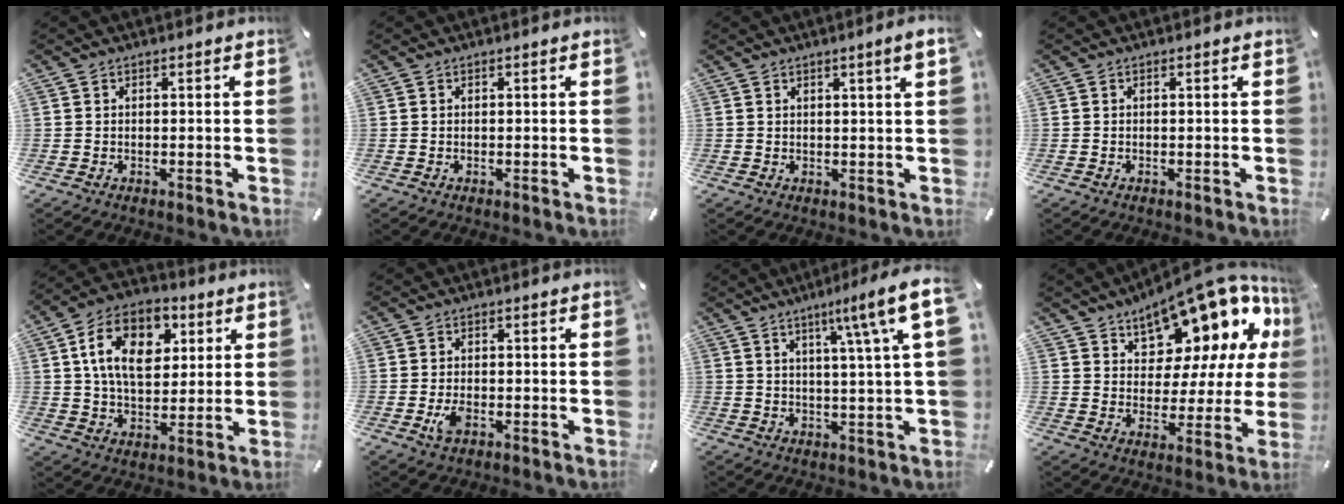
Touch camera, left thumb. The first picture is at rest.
{"total": 0.0}
{"total": 2.9, "force": [1.4, 0.1, 2.5], "torque": [-0.049, -0.001, 0.023]}
{"total": 0.0}
{"total": 15.1, "force": [4.6, 10.2, 10.1], "torque": [-0.179, 0.003, 0.082]}
{"total": 3.5, "force": [-1.2, 2.1, 2.5], "torque": [-0.057, 0.000, -0.022]}
{"total": 11.6, "force": [5.1, 0.6, 10.4], "torque": [-0.161, -0.025, 0.076]}
{"total": 16.5, "force": [12.7, 7.9, 6.9], "torque": [-0.095, -0.112, 0.217]}